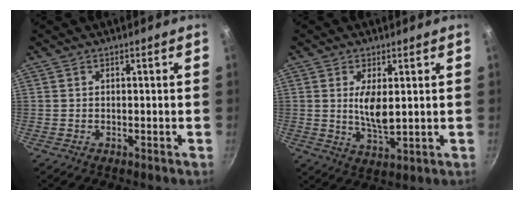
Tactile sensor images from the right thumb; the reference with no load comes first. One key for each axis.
{"total": 6.5, "fx": 1.1, "fy": 2.5, "fz": 5.9, "tx": -0.106, "ty": -0.019, "tz": 0.027}